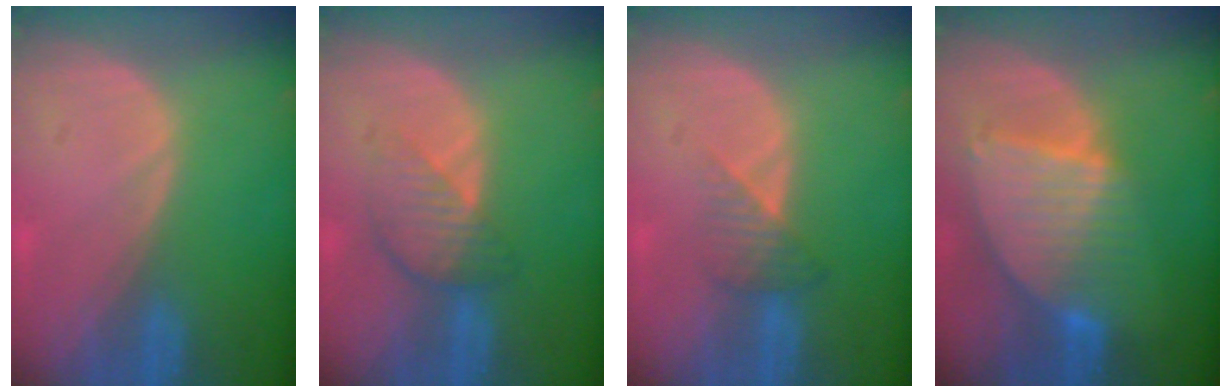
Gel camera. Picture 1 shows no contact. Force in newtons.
{"total": 4.5, "press": 4.1, "slide": 2.0}
{"total": 3.4, "press": 3.0, "slide": 1.5}
{"total": 8.7, "press": 7.5, "slide": 4.4}